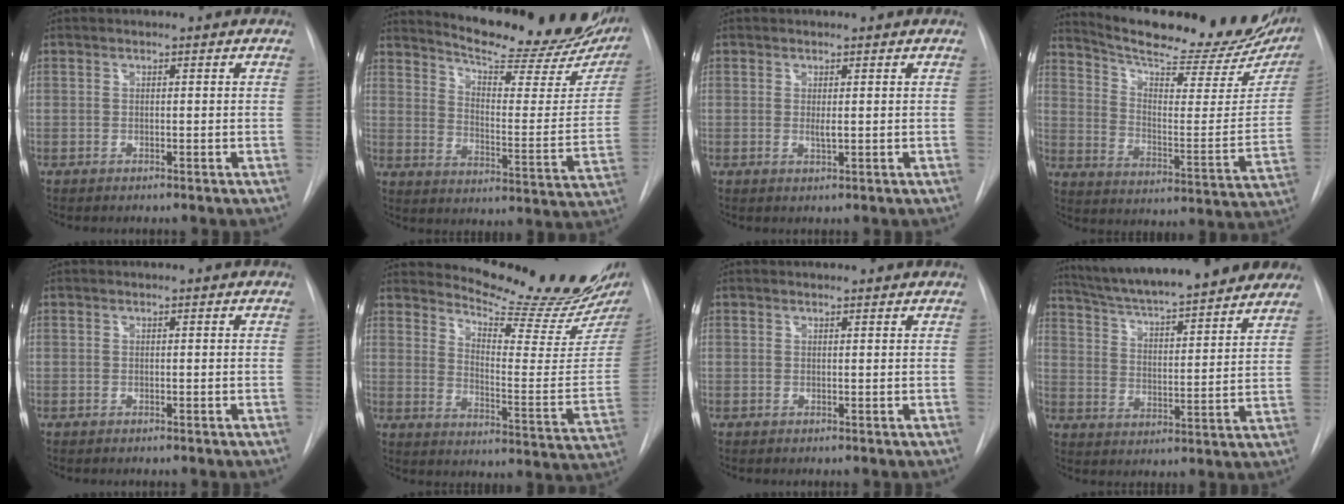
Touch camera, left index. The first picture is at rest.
{"total": 24.3, "force": [21.1, 4.7, 11.0], "torque": [-0.156, -0.079, 0.264]}
{"total": 1.0, "force": [-0.4, 0.1, 0.9], "torque": [-0.023, -0.008, -0.003]}
{"total": 26.8, "force": [23.0, 4.7, 13.1], "torque": [-0.201, -0.065, 0.302]}
{"total": 0.0}
{"total": 18.0, "force": [16.8, -0.2, 6.6], "torque": [-0.107, -0.119, 0.220]}
{"total": 1.6, "force": [1.5, 0.2, 0.2], "torque": [-0.009, 0.006, 0.016]}
{"total": 24.5, "force": [21.3, 3.5, 11.7], "torque": [-0.184, -0.006, 0.293]}